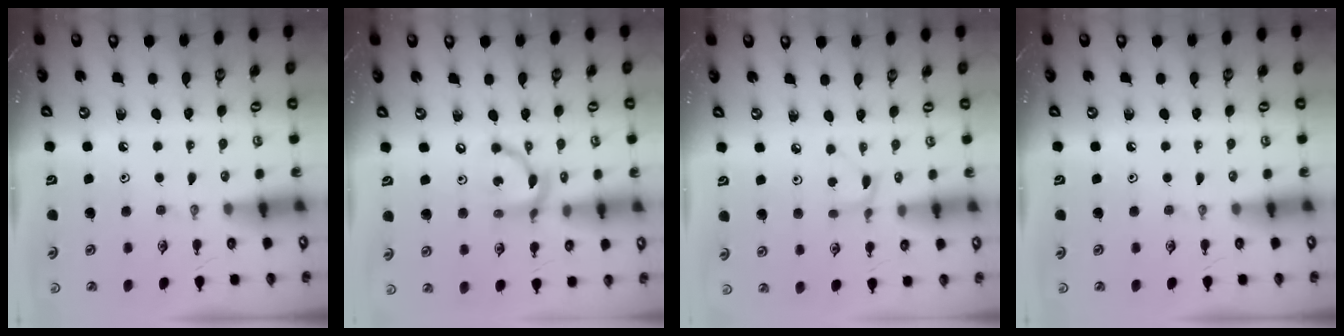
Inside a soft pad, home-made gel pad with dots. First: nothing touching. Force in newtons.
{"total": 10.6, "press": 10.6, "slide": 0.7}
{"total": 2.7, "press": 2.7, "slide": 0.3}
{"total": 0.0}